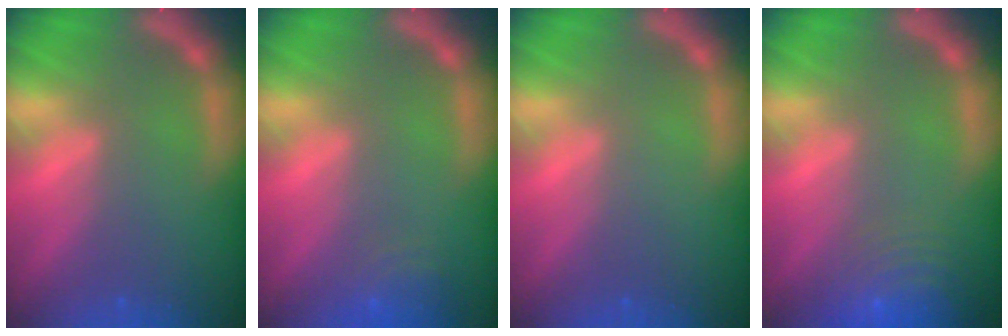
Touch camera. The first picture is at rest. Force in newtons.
{"total": 3.0}
{"total": 0.0}
{"total": 10.0}